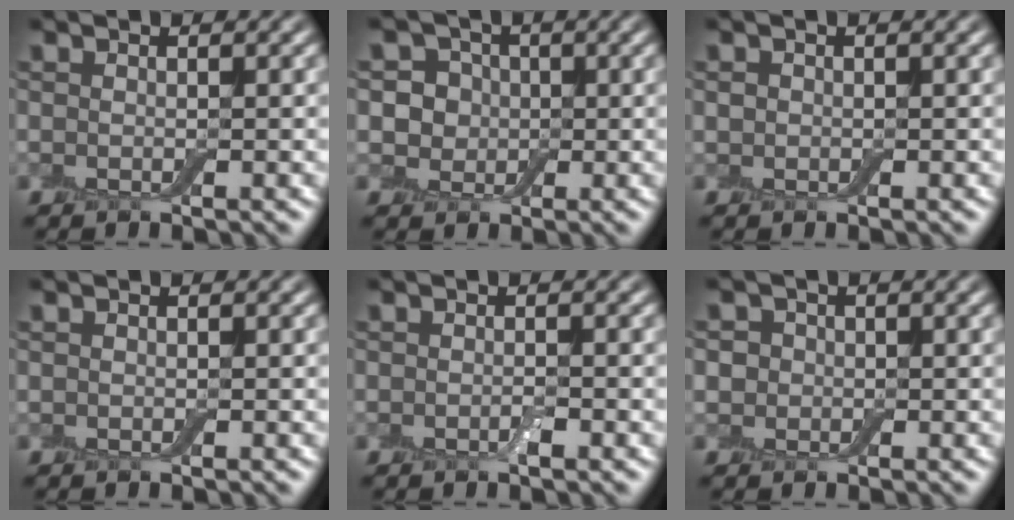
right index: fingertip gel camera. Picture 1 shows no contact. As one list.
[{"total": 3.8, "force": [0.5, 3.5, 1.5], "torque": [-0.007, 0.014, -0.010]}, {"total": 0.5, "force": [0.0, 0.5, 0.1], "torque": [0.000, -0.001, -0.002]}, {"total": 0.0}, {"total": 0.7, "force": [-0.4, 0.2, 0.6], "torque": [-0.013, 0.000, -0.007]}, {"total": 2.7, "force": [0.6, 2.4, 1.0], "torque": [-0.002, 0.015, -0.011]}]